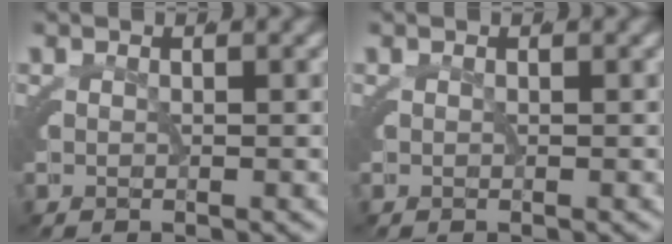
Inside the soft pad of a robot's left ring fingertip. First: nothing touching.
{"total": 0.0}